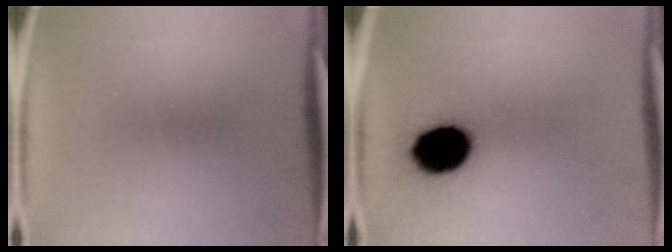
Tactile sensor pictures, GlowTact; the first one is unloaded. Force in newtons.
{"total": 13.9}